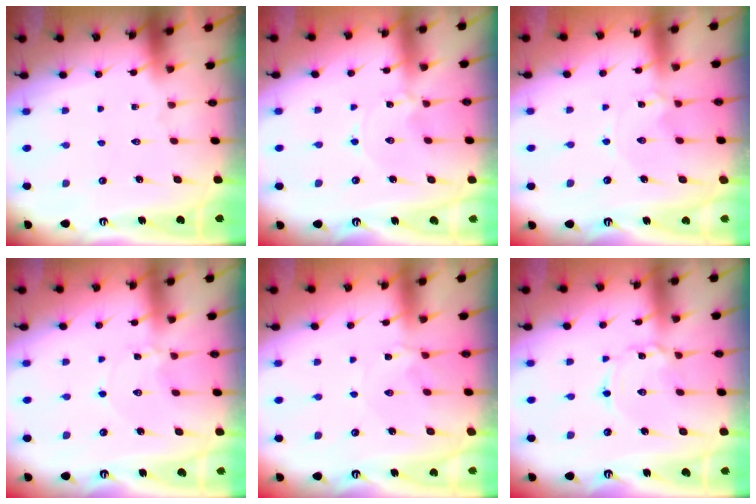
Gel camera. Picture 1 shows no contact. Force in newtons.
{"total": 0.0}
{"total": 0.7, "press": 0.7, "slide": 0.1}
{"total": 1.6, "press": 1.6, "slide": 0.1}
{"total": 1.4, "press": 1.3, "slide": 0.3}
{"total": 2.0, "press": 2.0, "slide": 0.2}